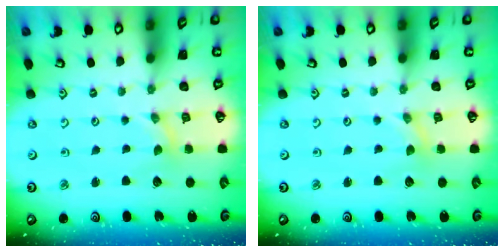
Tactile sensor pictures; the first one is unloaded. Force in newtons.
{"total": 0.0}